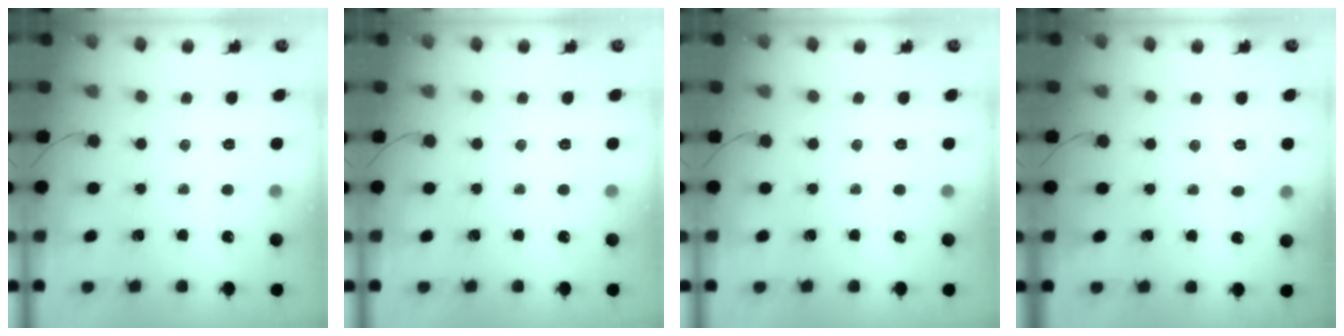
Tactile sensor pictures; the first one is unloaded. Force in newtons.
{"total": 0.0}
{"total": 0.0}
{"total": 4.1, "press": 3.9, "slide": 1.3}